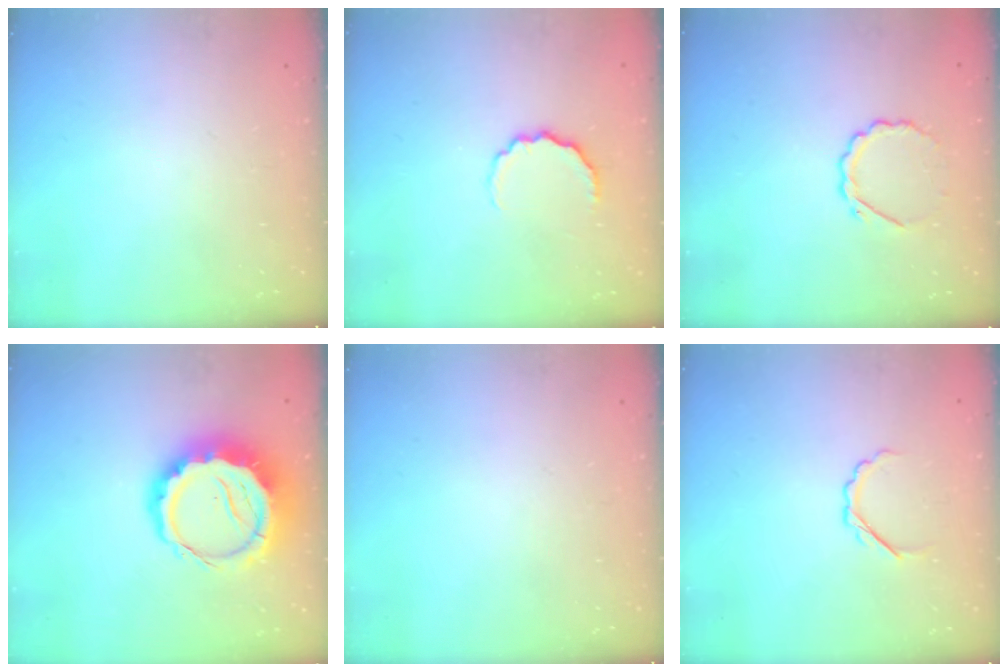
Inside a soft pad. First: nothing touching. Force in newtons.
{"total": 6.5, "press": 6.4, "slide": 1.1}
{"total": 4.8, "press": 4.6, "slide": 1.5}
{"total": 14.7, "press": 14.4, "slide": 3.2}
{"total": 0.0}
{"total": 3.3, "press": 3.2, "slide": 1.1}